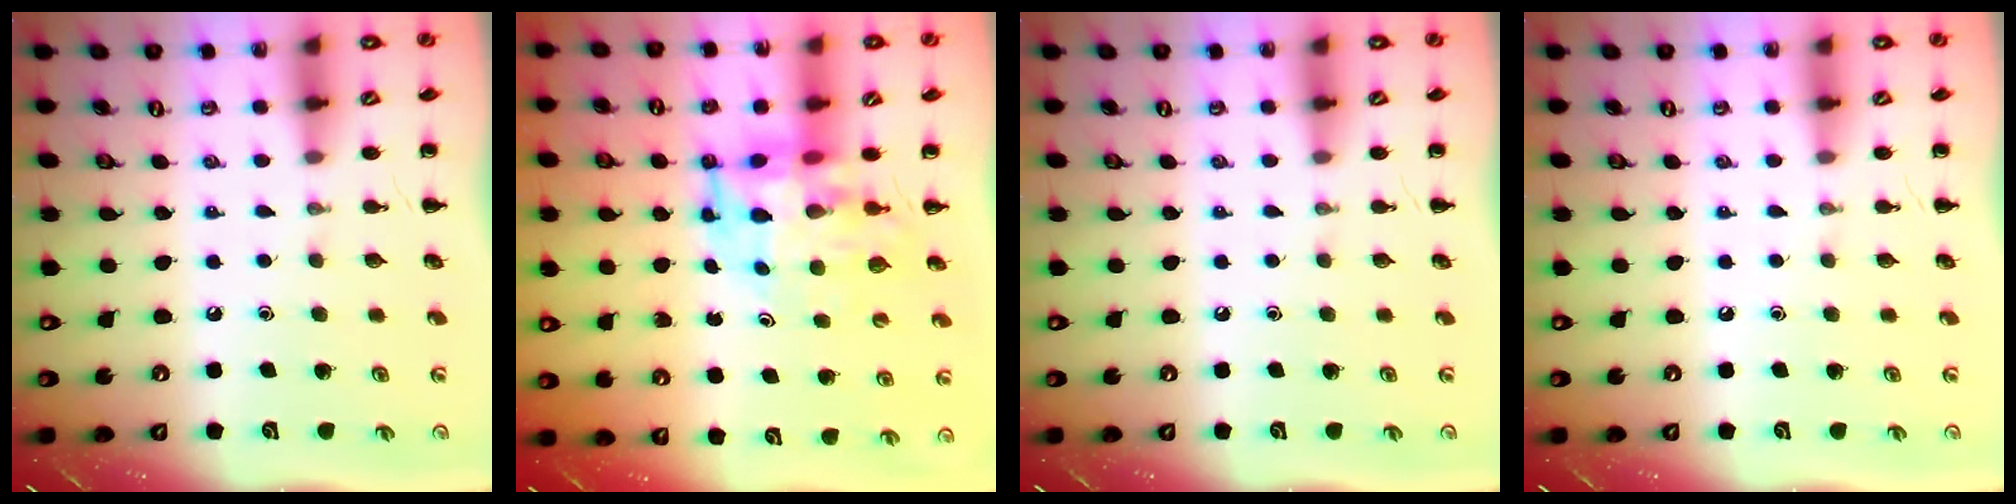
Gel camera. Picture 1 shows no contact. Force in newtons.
{"total": 8.2, "press": 7.7, "slide": 2.9}
{"total": 0.0}
{"total": 0.0}